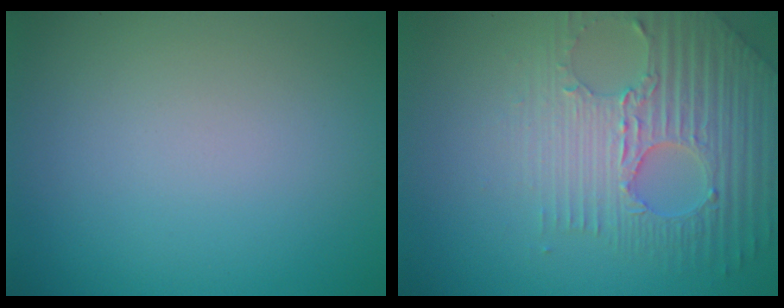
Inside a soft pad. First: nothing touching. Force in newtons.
{"total": 5.9, "press": 4.8, "slide": 3.4}